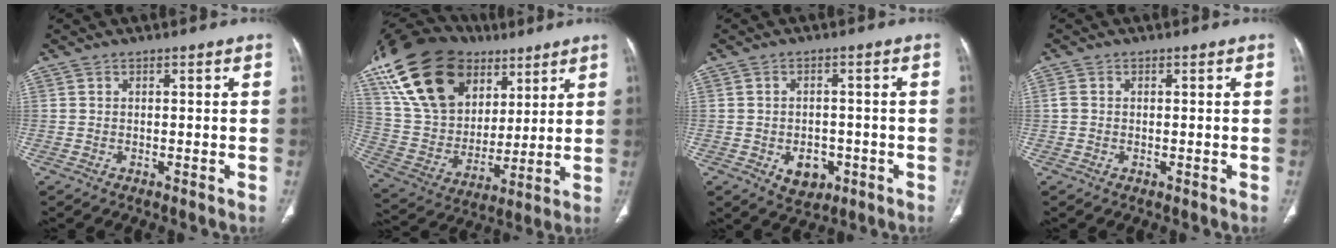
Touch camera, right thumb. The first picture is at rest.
{"total": 26.7, "force": [13.1, 17.8, 15.0], "torque": [-0.270, -0.002, 0.240]}
{"total": 5.6, "force": [-2.0, 4.1, 3.3], "torque": [-0.028, 0.009, -0.019]}
{"total": 1.1, "force": [0.0, 0.9, 0.7], "torque": [-0.018, -0.001, -0.002]}